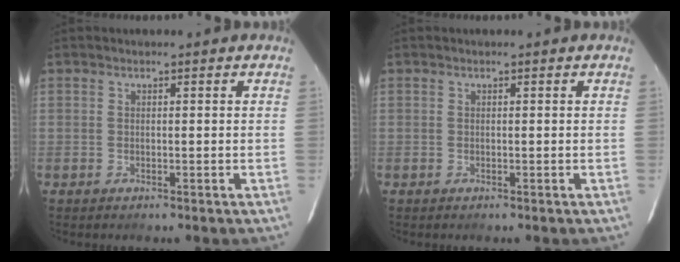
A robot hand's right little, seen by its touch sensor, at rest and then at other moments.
{"total": 0.0}